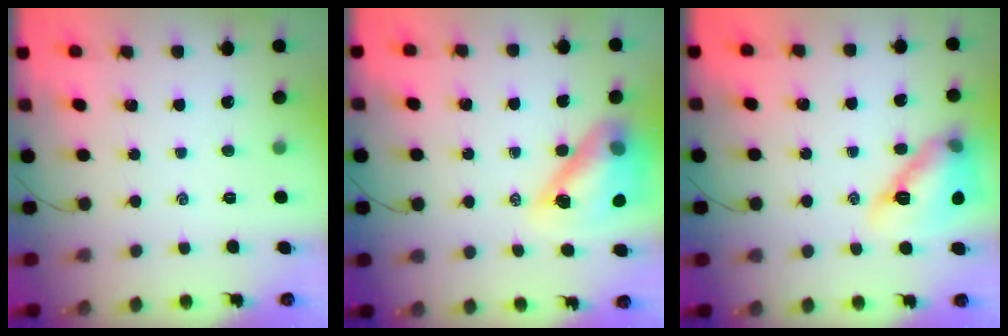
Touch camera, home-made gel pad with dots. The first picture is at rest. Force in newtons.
{"total": 15.2, "press": 14.6, "slide": 4.1}
{"total": 14.4, "press": 13.8, "slide": 4.1}